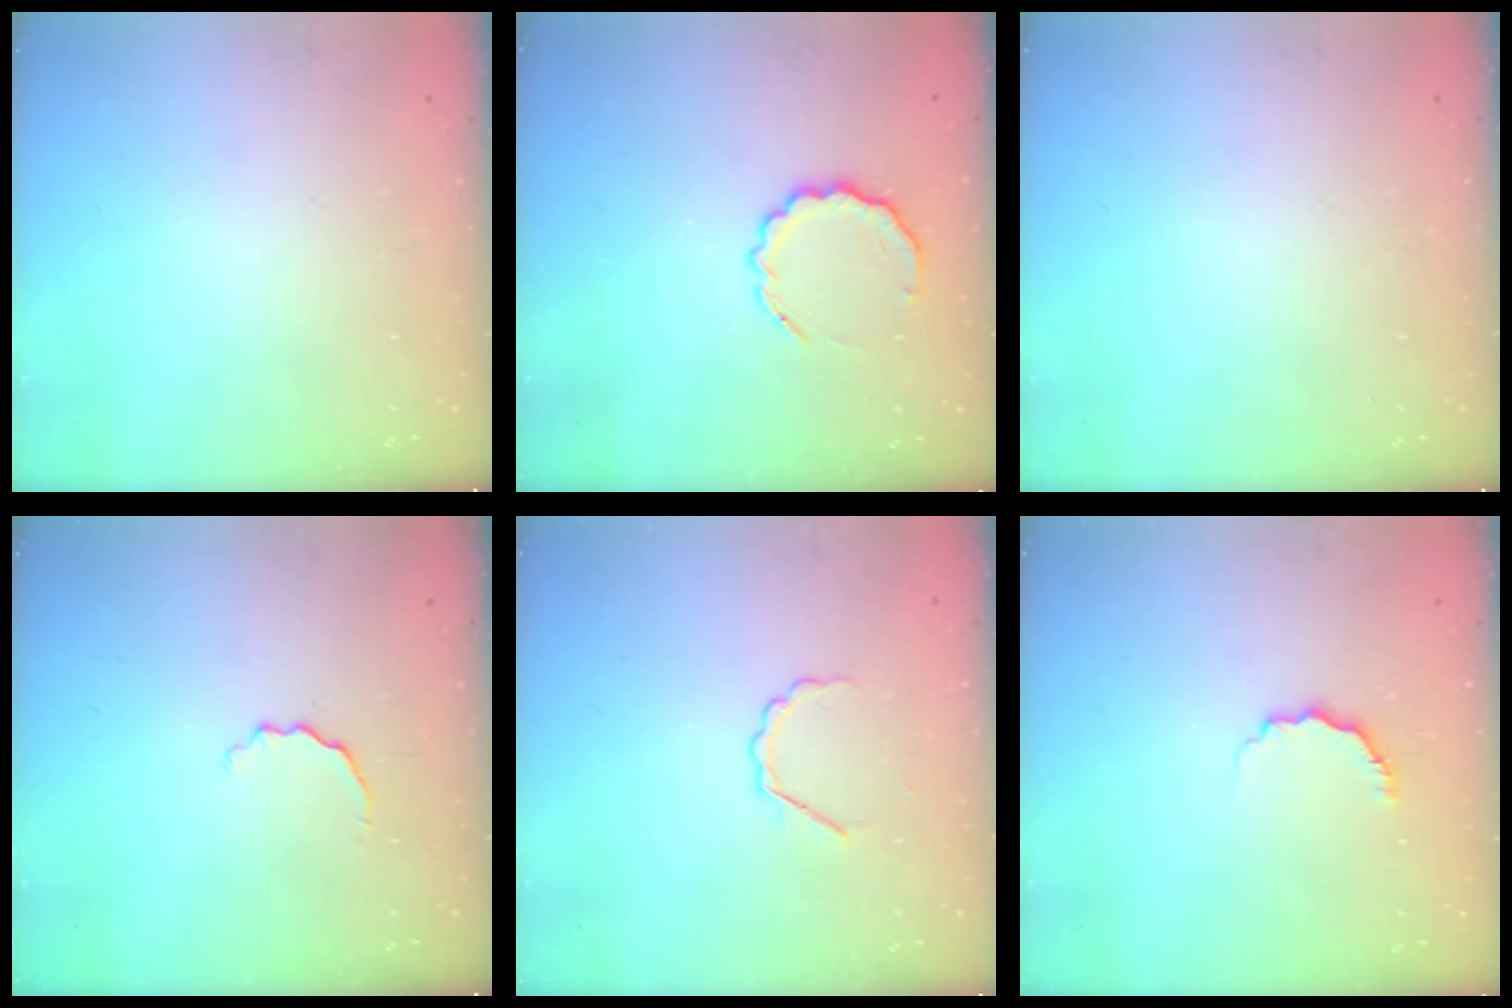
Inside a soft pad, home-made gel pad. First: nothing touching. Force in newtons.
{"total": 9.1, "press": 9.0, "slide": 1.6}
{"total": 0.0}
{"total": 2.9, "press": 2.8, "slide": 0.8}
{"total": 3.3, "press": 3.3, "slide": 0.5}
{"total": 4.8, "press": 4.7, "slide": 0.8}